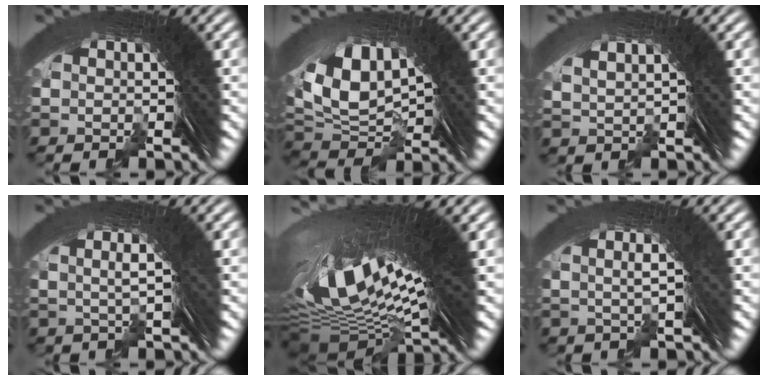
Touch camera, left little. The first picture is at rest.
{"total": 7.8, "force": [1.1, 5.0, 5.9], "torque": [-0.133, -0.015, 0.033]}
{"total": 1.8, "force": [1.3, -0.7, 1.0], "torque": [-0.013, 0.006, 0.034]}
{"total": 4.3, "force": [2.0, 0.3, 3.7], "torque": [-0.040, 0.018, 0.025]}
{"total": 19.8, "force": [3.3, 9.0, 17.3], "torque": [-0.309, -0.015, 0.068]}
{"total": 4.1, "force": [1.9, 0.1, 3.6], "torque": [-0.036, 0.019, 0.023]}